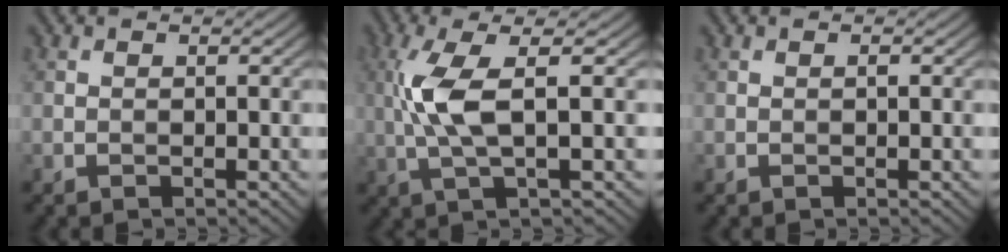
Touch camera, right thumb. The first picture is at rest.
{"total": 6.7, "force": [0.8, 1.5, 6.4], "torque": [-0.154, 0.010, 0.016]}
{"total": 0.0}